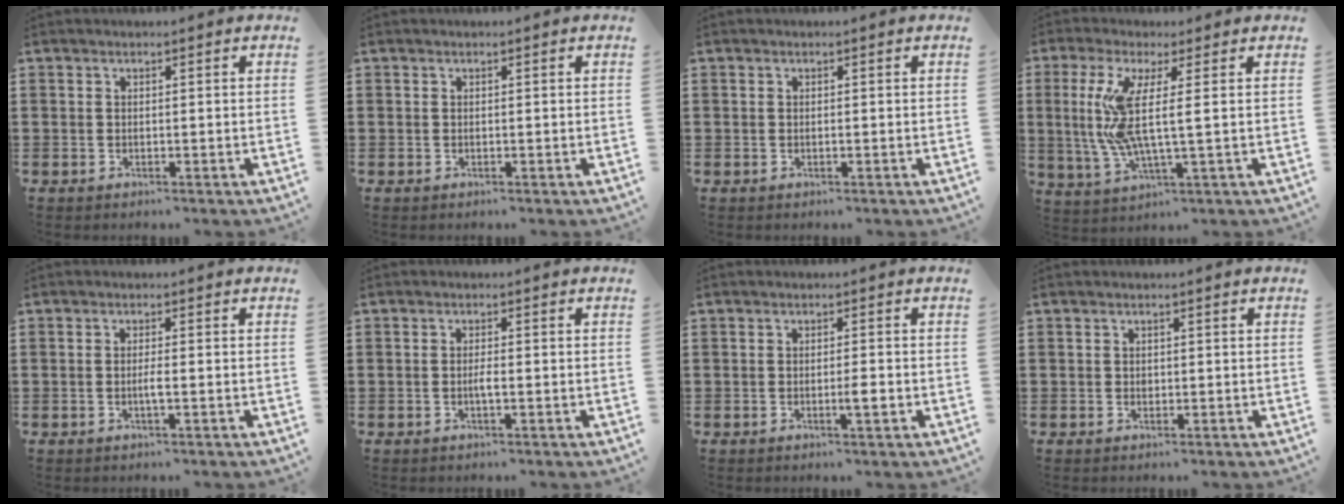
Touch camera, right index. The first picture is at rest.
{"total": 0.0}
{"total": 0.0}
{"total": 8.3, "force": [1.1, 0.9, 8.2], "torque": [-0.193, -0.023, 0.010]}
{"total": 1.8, "force": [-0.5, 0.0, 1.7], "torque": [-0.032, -0.001, -0.011]}
{"total": 1.5, "force": [-0.5, 0.2, 1.4], "torque": [-0.035, -0.005, -0.011]}
{"total": 2.4, "force": [-0.8, 0.2, 2.3], "torque": [-0.037, -0.002, -0.014]}
{"total": 0.7, "force": [0.1, 0.6, 0.3], "torque": [-0.008, 0.002, 0.002]}